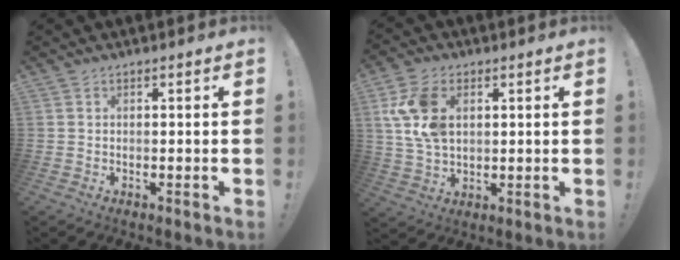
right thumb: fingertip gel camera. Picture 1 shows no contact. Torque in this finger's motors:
{"motor_torque": [0.14, 0.19, 0.48, 0.50, 0.06]}